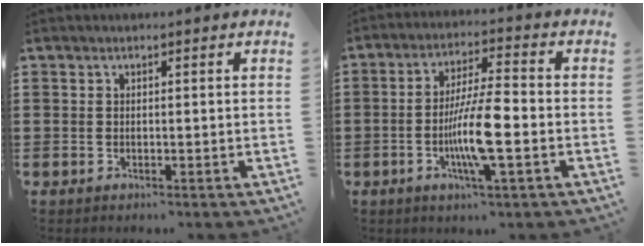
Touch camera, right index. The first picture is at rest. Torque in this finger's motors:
{"motor_torque": [1.57, 0.07, 0.53, 0.12]}